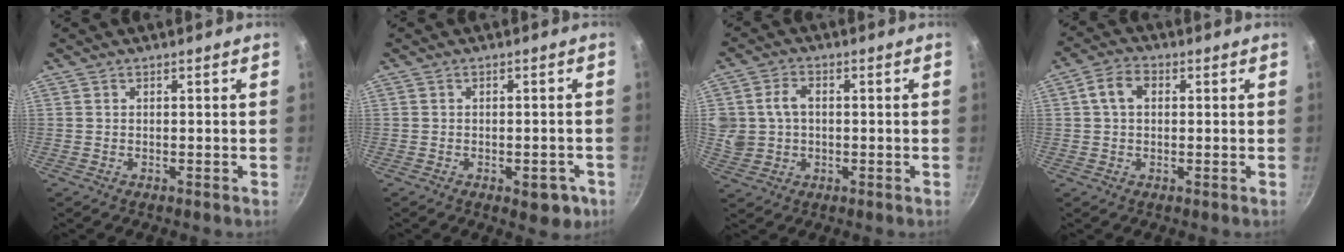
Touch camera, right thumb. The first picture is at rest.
{"total": 5.4, "force": [-2.2, 2.9, 3.9], "torque": [-0.024, 0.017, -0.020]}
{"total": 7.8, "force": [0.9, 6.3, 4.6], "torque": [-0.079, 0.010, 0.020]}
{"total": 5.1, "force": [1.0, 3.6, 3.5], "torque": [-0.058, 0.014, 0.010]}